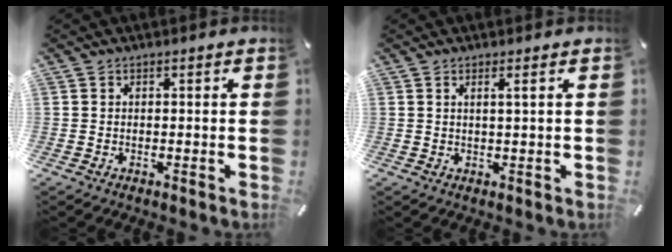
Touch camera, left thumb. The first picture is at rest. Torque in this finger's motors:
{"motor_torque": [-0.36, -0.41, -0.06, 0.00, 0.06]}